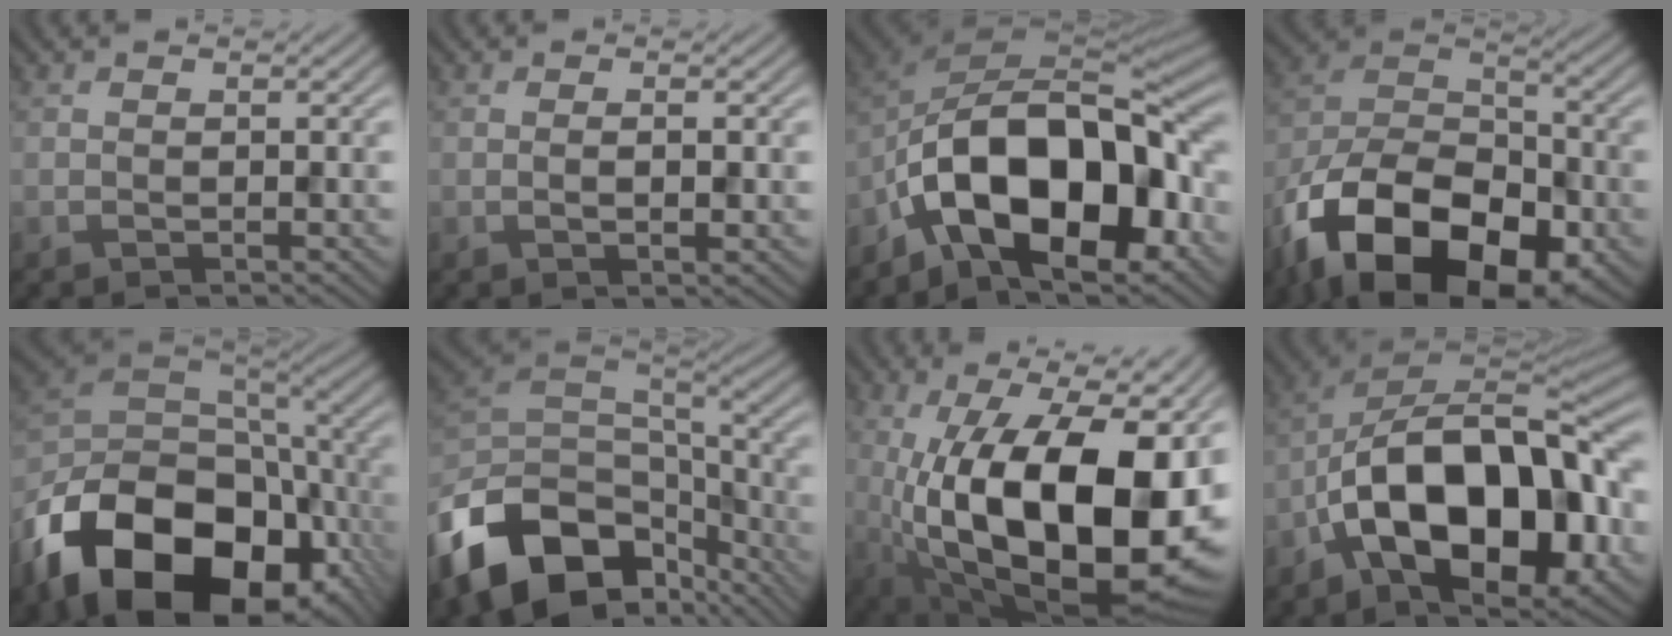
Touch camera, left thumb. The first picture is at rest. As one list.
[{"total": 1.8, "force": [-0.3, 0.5, 1.8], "torque": [-0.030, -0.002, -0.002]}, {"total": 17.6, "force": [-6.7, 8.6, 13.7], "torque": [-0.229, -0.007, -0.125]}, {"total": 19.1, "force": [-10.5, 10.6, 11.9], "torque": [-0.238, -0.033, -0.190]}, {"total": 20.6, "force": [-9.6, 13.1, 12.6], "torque": [-0.294, -0.052, -0.136]}, {"total": 15.8, "force": [-8.5, 9.4, 9.4], "torque": [-0.238, -0.031, -0.136]}, {"total": 20.6, "force": [-2.8, 9.6, 18.1], "torque": [-0.290, -0.024, -0.039]}, {"total": 17.9, "force": [-5.0, 9.6, 14.3], "torque": [-0.223, 0.002, -0.097]}]